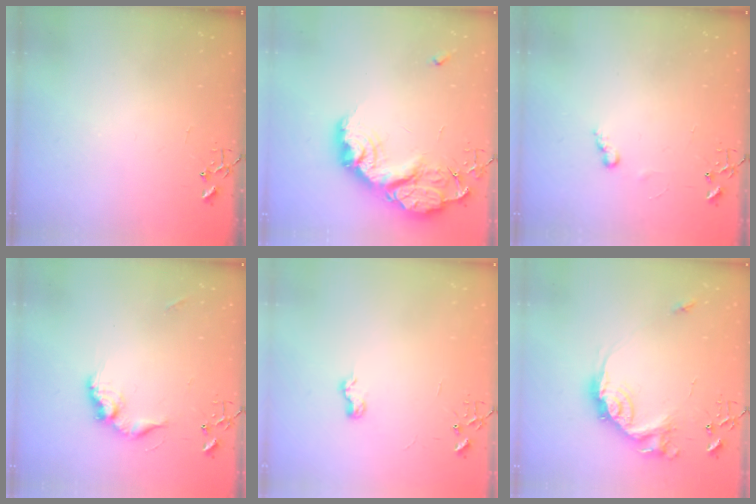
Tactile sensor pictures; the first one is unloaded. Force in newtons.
{"total": 25.2, "press": 25.1, "slide": 2.0}
{"total": 6.1, "press": 6.1, "slide": 0.3}
{"total": 12.6, "press": 12.6, "slide": 0.7}
{"total": 6.3, "press": 6.3, "slide": 0.8}
{"total": 16.6, "press": 16.6, "slide": 0.9}